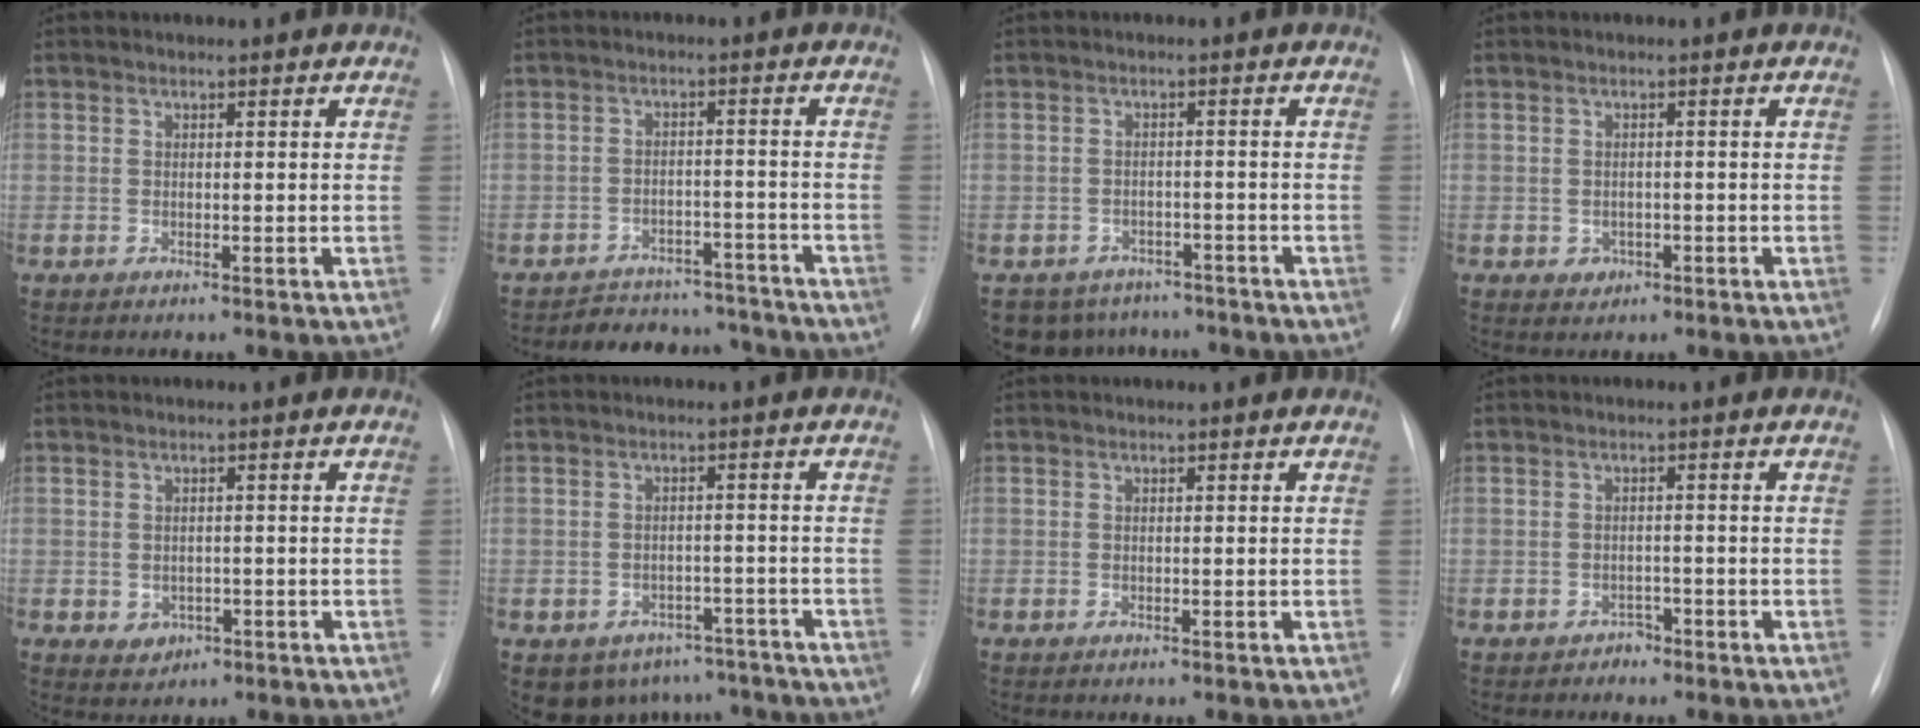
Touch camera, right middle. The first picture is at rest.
{"total": 10.5, "force": [-9.8, 3.9, 0.7], "torque": [0.003, 0.024, -0.125]}
{"total": 7.5, "force": [-6.2, 4.3, 0.4], "torque": [-0.002, 0.013, -0.077]}
{"total": 1.9, "force": [-0.8, 1.6, 0.5], "torque": [-0.005, 0.005, -0.005]}
{"total": 2.5, "force": [-0.7, 2.1, 1.0], "torque": [-0.012, 0.002, 0.001]}
{"total": 9.0, "force": [-6.8, 5.7, 1.3], "torque": [-0.004, 0.019, -0.079]}
{"total": 0.0}
{"total": 1.4, "force": [-1.1, 0.9, 0.0], "torque": [0.000, 0.003, -0.020]}